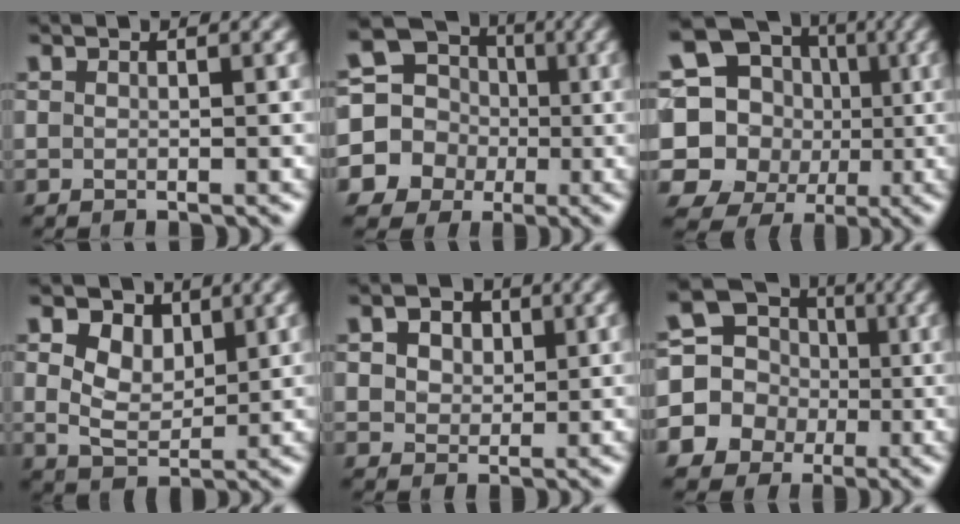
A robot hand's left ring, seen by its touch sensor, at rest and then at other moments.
{"total": 12.8, "force": [-1.7, 12.1, 3.6], "torque": [-0.103, -0.002, -0.059]}
{"total": 16.3, "force": [0.5, 15.5, 5.2], "torque": [-0.142, 0.012, -0.018]}
{"total": 5.1, "force": [2.1, 3.4, 3.3], "torque": [-0.066, 0.015, 0.019]}
{"total": 5.3, "force": [2.3, 3.7, 2.9], "torque": [-0.059, 0.017, 0.022]}
{"total": 13.0, "force": [-1.7, 12.2, 3.9], "torque": [-0.103, 0.002, -0.061]}